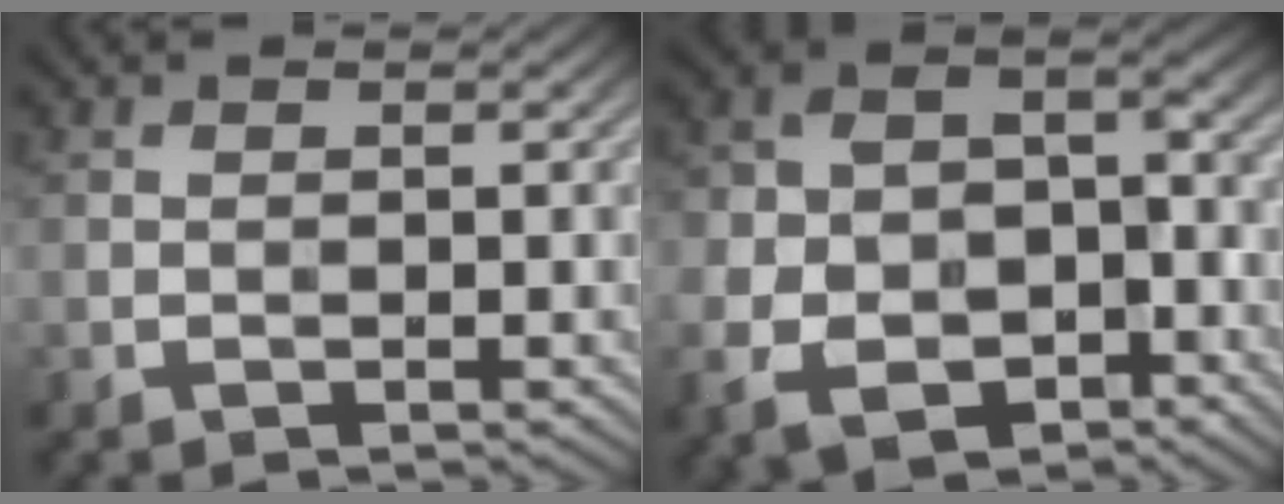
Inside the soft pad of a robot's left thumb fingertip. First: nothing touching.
{"total": 11.9, "force": [-5.7, 7.8, 6.9], "torque": [-0.148, -0.044, -0.097]}